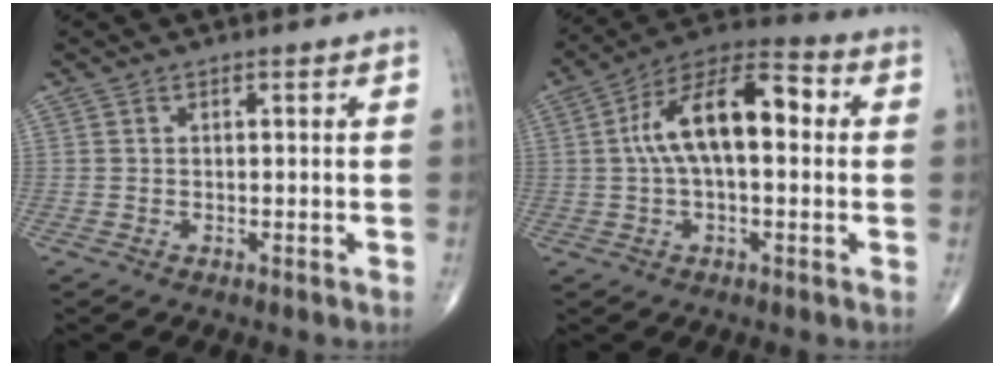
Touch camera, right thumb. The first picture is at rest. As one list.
[{"total": 15.1, "force": [1.7, 7.2, 13.2], "torque": [-0.226, 0.043, 0.018]}]